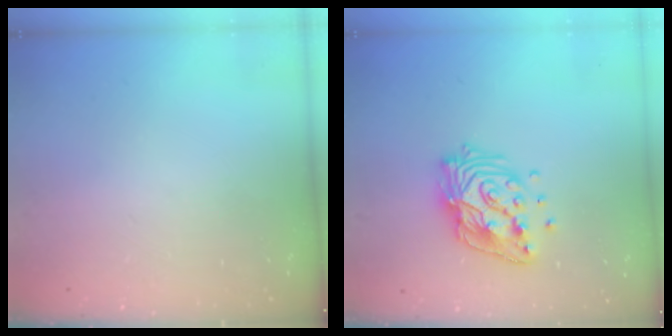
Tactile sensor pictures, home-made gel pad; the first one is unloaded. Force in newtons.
{"total": 15.9, "press": 15.8, "slide": 1.8}